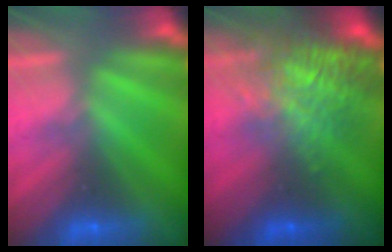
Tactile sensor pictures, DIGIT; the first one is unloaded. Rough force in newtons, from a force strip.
{"total": 6.9}